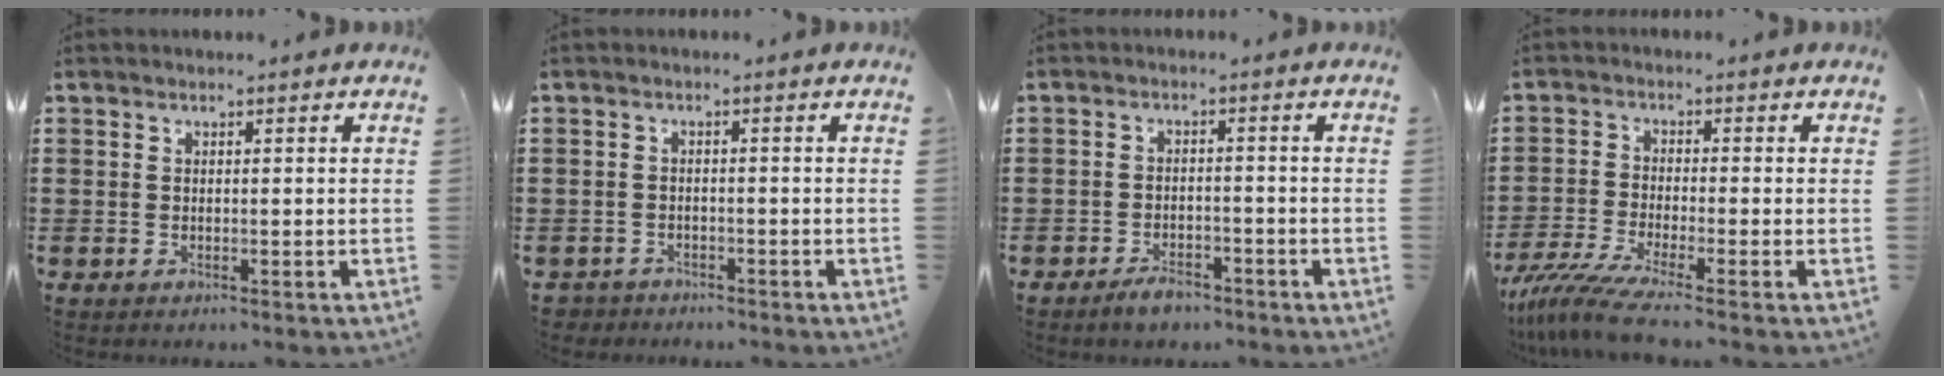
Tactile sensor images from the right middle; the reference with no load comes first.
{"total": 1.7, "force": [-1.6, 0.5, -0.2], "torque": [-0.003, 0.000, -0.039]}
{"total": 2.8, "force": [-2.4, 0.9, 0.9], "torque": [-0.025, 0.004, -0.050]}
{"total": 5.8, "force": [-4.5, -0.1, 3.7], "torque": [-0.097, -0.029, -0.092]}